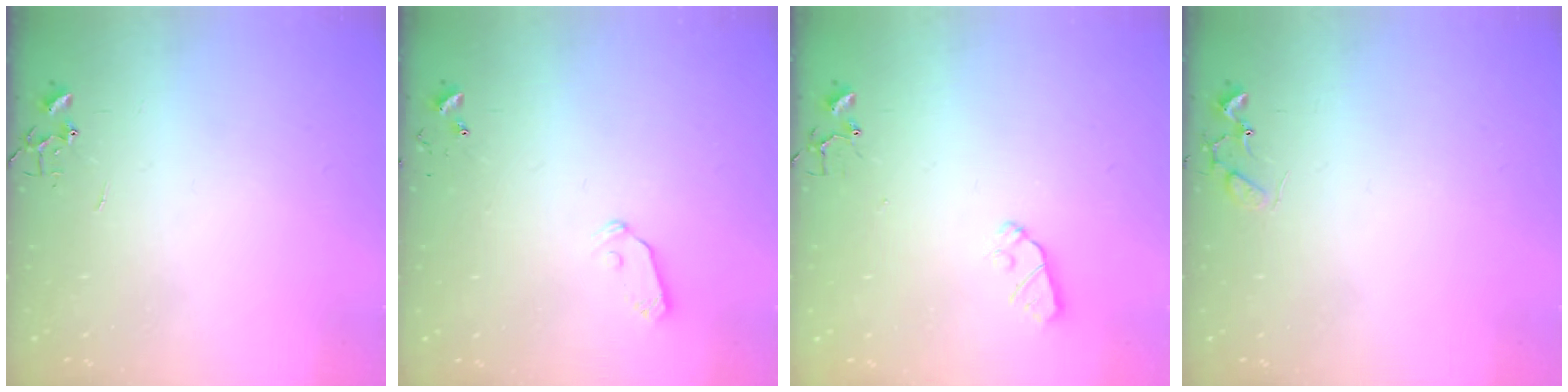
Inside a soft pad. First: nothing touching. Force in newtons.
{"total": 5.6, "press": 5.6, "slide": 0.3}
{"total": 6.6, "press": 6.6, "slide": 0.2}
{"total": 6.2, "press": 6.2, "slide": 0.4}